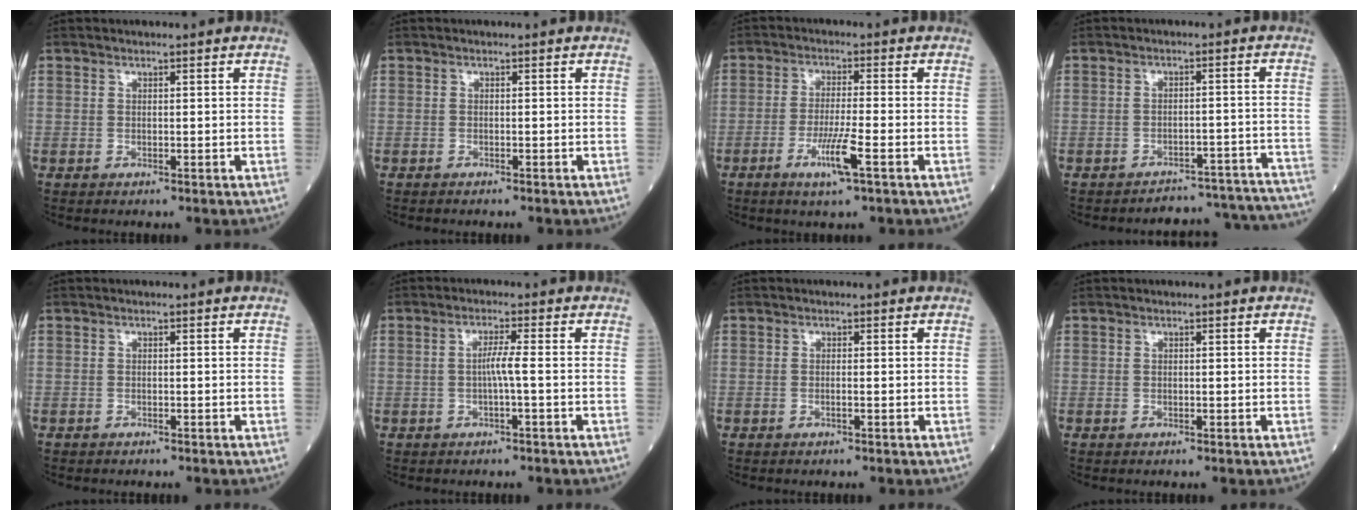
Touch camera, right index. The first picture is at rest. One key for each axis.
{"total": 1.4, "fx": -1.1, "fy": 0.7, "fz": 0.7, "tx": -0.019, "ty": -0.003, "tz": -0.012}
{"total": 6.4, "fx": -3.1, "fy": 0.4, "fz": 5.6, "tx": -0.112, "ty": -0.009, "tz": -0.055}
{"total": 16.7, "fx": -16.3, "fy": 3.4, "fz": 1.6, "tx": -0.006, "ty": 0.037, "tz": -0.193}
{"total": 1.7, "fx": -1.2, "fy": 1.0, "fz": 0.7, "tx": -0.027, "ty": -0.002, "tz": -0.016}
{"total": 3.0, "fx": -0.5, "fy": 0.2, "fz": 2.9, "tx": -0.060, "ty": 0.004, "tz": -0.006}
{"total": 0.8, "fx": -0.3, "fy": 0.3, "fz": 0.7, "tx": -0.019, "ty": -0.001, "tz": -0.006}
{"total": 0.0}